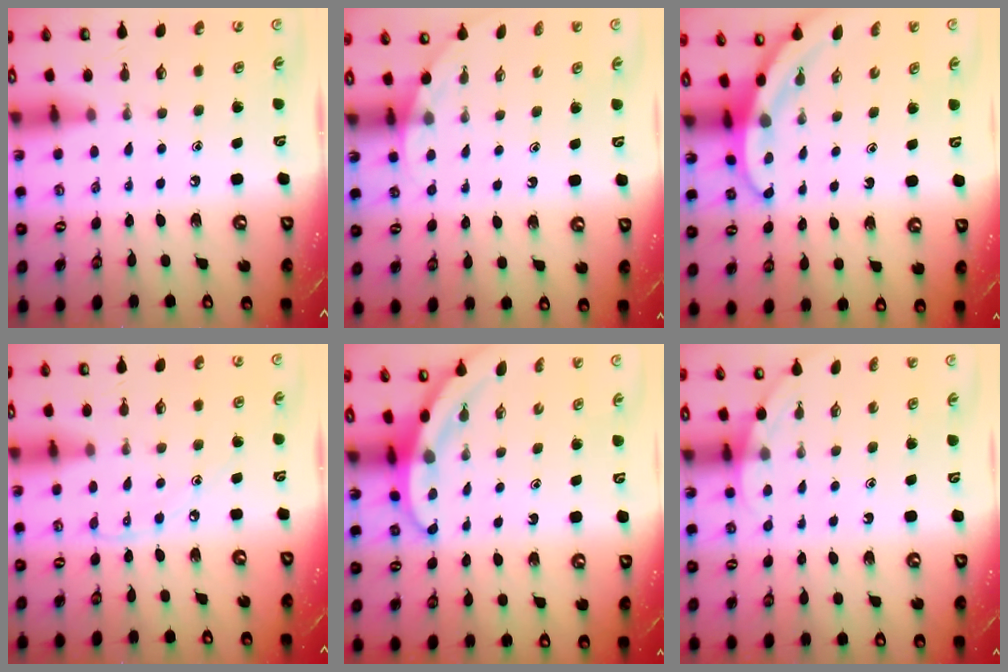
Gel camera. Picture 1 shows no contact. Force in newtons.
{"total": 1.8, "press": 1.8, "slide": 0.1}
{"total": 2.9, "press": 2.9, "slide": 0.1}
{"total": 3.9, "press": 3.8, "slide": 0.6}
{"total": 3.0, "press": 3.0, "slide": 0.1}
{"total": 2.5, "press": 2.5, "slide": 0.2}